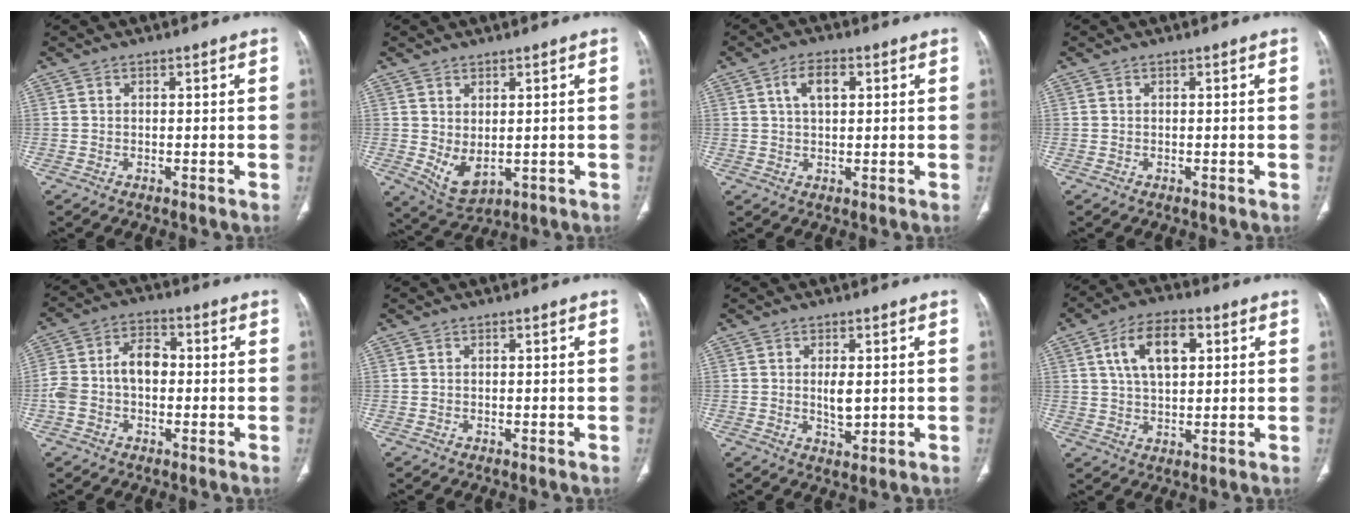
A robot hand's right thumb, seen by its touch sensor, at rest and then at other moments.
{"total": 5.8, "force": [0.0, 3.3, 4.8], "torque": [-0.082, -0.009, 0.023]}
{"total": 5.3, "force": [1.7, 2.8, 4.1], "torque": [-0.073, 0.005, 0.031]}
{"total": 0.0}
{"total": 9.2, "force": [-0.7, 6.2, 6.8], "torque": [-0.134, 0.033, -0.022]}
{"total": 0.0}
{"total": 4.0, "force": [0.3, 1.8, 3.6], "torque": [-0.058, -0.008, 0.013]}
{"total": 11.2, "force": [3.6, 6.1, 8.7], "torque": [-0.140, 0.005, 0.060]}